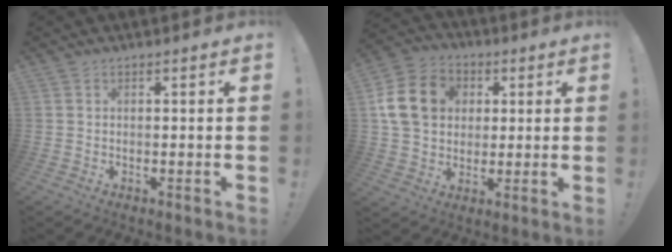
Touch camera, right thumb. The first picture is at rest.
{"total": 15.7, "force": [3.3, 12.9, 8.4], "torque": [-0.151, 0.006, 0.071]}